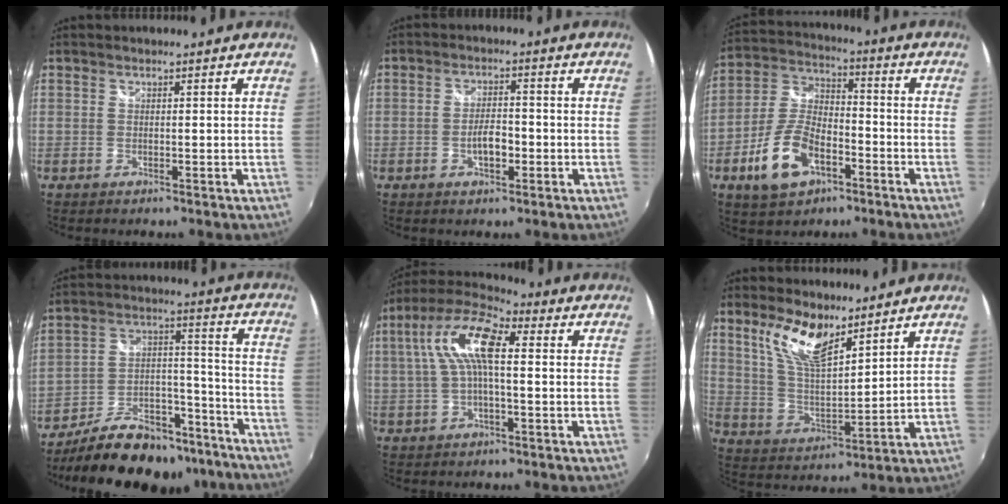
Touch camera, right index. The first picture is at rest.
{"total": 4.4, "force": [-1.6, 1.9, 3.6], "torque": [-0.068, 0.002, -0.025]}
{"total": 12.9, "force": [-6.1, 6.8, 9.2], "torque": [-0.197, 0.011, -0.106]}
{"total": 22.5, "force": [-17.5, 10.5, 9.5], "torque": [-0.172, 0.050, -0.239]}
{"total": 11.8, "force": [1.7, 3.9, 11.0], "torque": [-0.219, 0.026, 0.025]}
{"total": 11.3, "force": [7.6, 3.7, 7.5], "torque": [-0.147, 0.005, 0.153]}